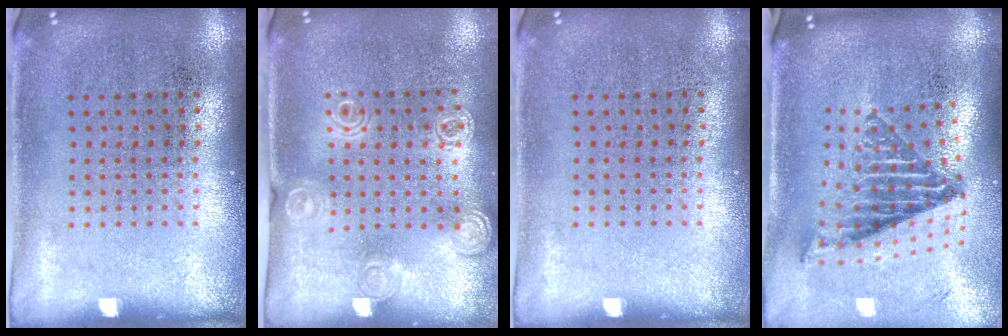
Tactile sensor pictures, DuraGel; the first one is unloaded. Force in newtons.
{"total": 1.4, "press": 1.4, "slide": 0.1}
{"total": 0.0}
{"total": 2.1, "press": 1.4, "slide": 1.5}